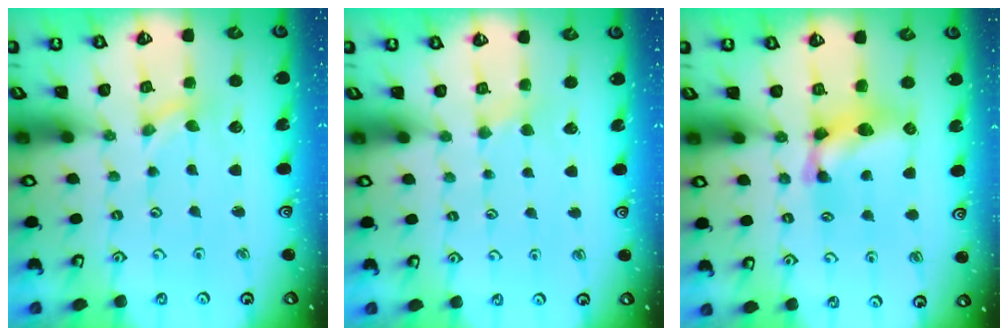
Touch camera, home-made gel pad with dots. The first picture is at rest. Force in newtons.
{"total": 2.0, "press": 2.0, "slide": 0.3}
{"total": 12.7, "press": 12.7, "slide": 0.6}